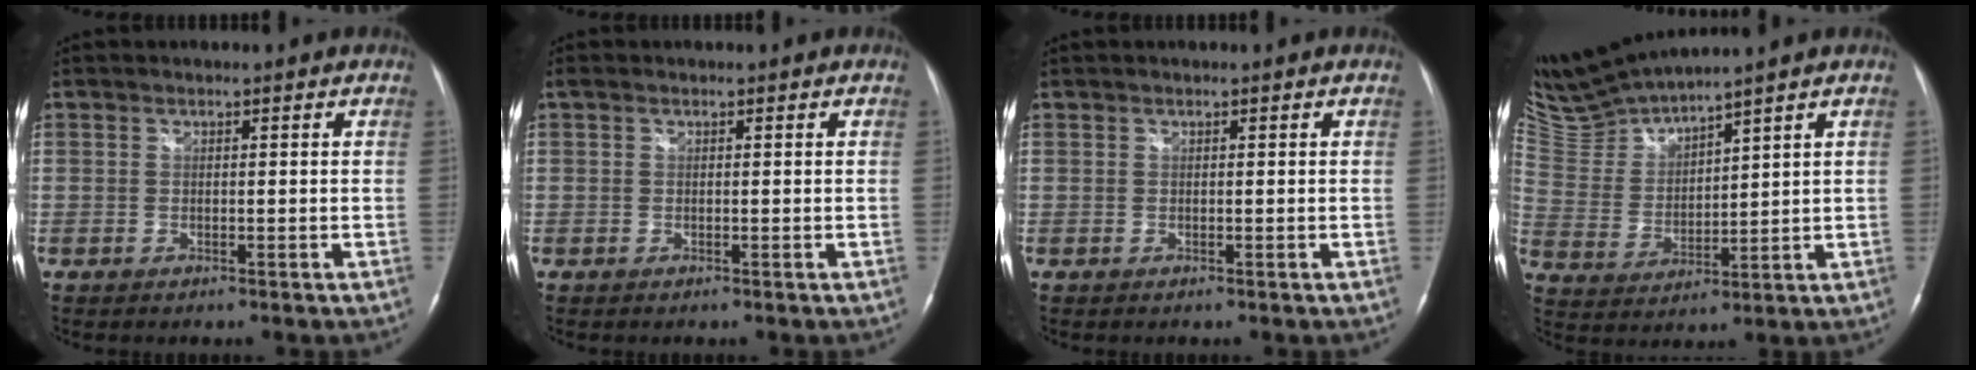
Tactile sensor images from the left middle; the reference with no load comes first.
{"total": 0.0}
{"total": 0.0}
{"total": 9.3, "force": [9.0, -1.0, 2.2], "torque": [-0.068, 0.000, 0.196]}